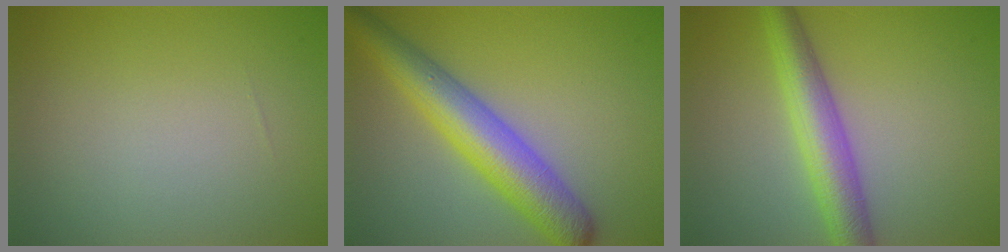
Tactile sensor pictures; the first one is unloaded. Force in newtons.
{"total": 7.0, "press": 7.0, "slide": 0.1}
{"total": 5.0, "press": 5.0, "slide": 0.1}